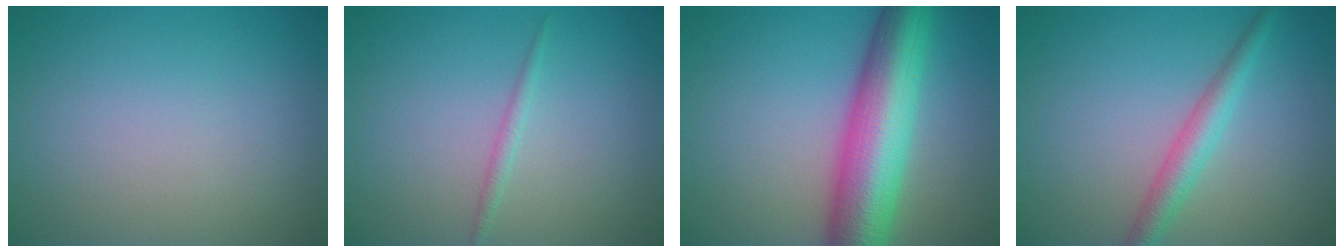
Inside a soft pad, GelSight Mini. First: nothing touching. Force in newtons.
{"total": 1.0, "press": 1.0, "slide": 0.1}
{"total": 10.5, "press": 10.5, "slide": 0.1}
{"total": 2.9, "press": 2.9, "slide": 0.1}